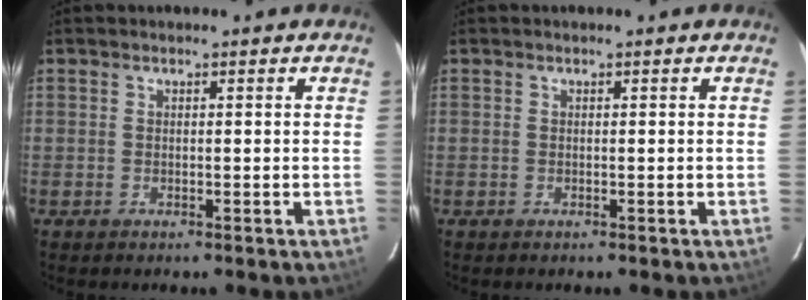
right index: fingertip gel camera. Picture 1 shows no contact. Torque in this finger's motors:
{"motor_torque": [-0.02, -0.02, 0.00, 0.00]}